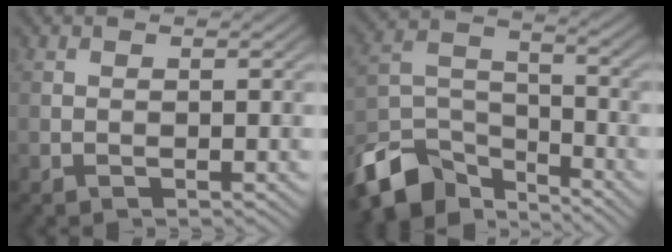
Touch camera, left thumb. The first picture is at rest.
{"total": 10.7, "force": [-8.0, 5.1, 5.1], "torque": [-0.104, -0.014, -0.165]}